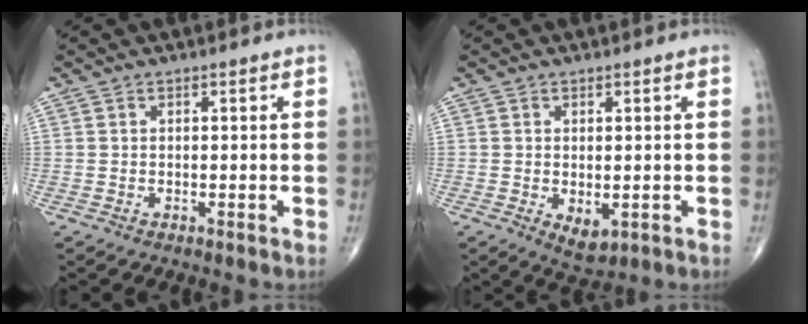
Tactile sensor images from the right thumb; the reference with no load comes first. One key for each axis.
{"total": 3.8, "fx": -0.7, "fy": 2.0, "fz": 3.1, "tx": -0.042, "ty": -0.008, "tz": 0.000}